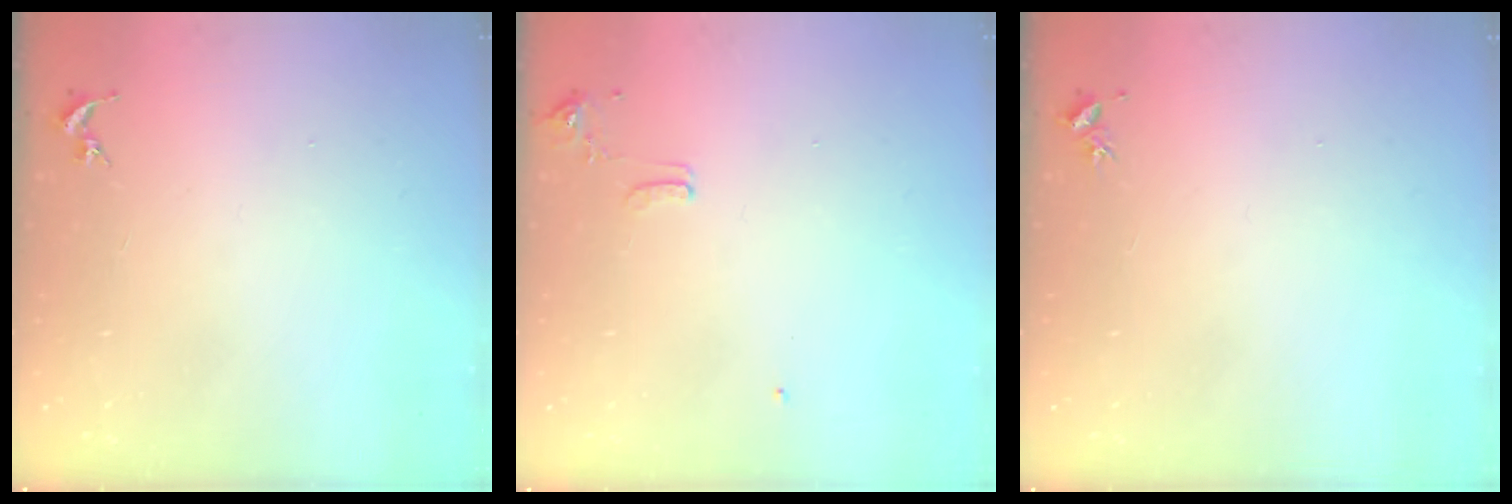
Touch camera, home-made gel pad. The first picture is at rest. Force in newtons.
{"total": 9.2, "press": 9.2, "slide": 1.0}
{"total": 3.1, "press": 3.1, "slide": 0.2}